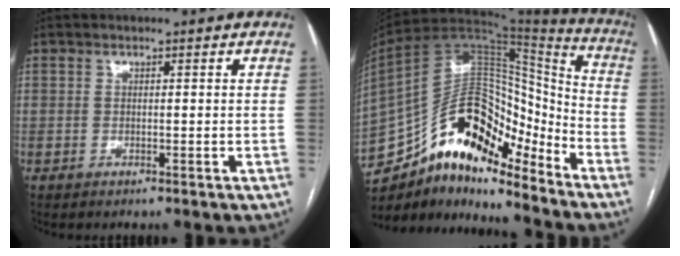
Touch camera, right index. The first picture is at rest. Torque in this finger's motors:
{"motor_torque": [0.83, -0.71, 0.18, 0.03]}